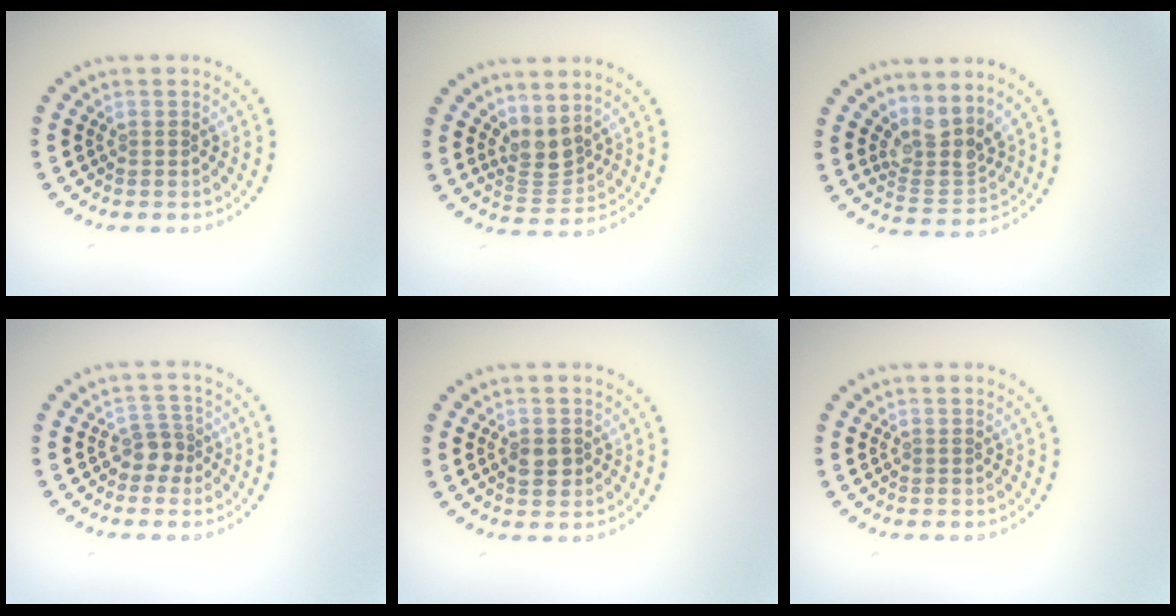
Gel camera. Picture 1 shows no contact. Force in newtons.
{"total": 2.7, "press": 2.0, "slide": 1.8}
{"total": 3.6, "press": 2.8, "slide": 2.3}
{"total": 2.0, "press": 1.6, "slide": 1.1}
{"total": 1.8, "press": 1.8, "slide": 0.3}
{"total": 0.0}